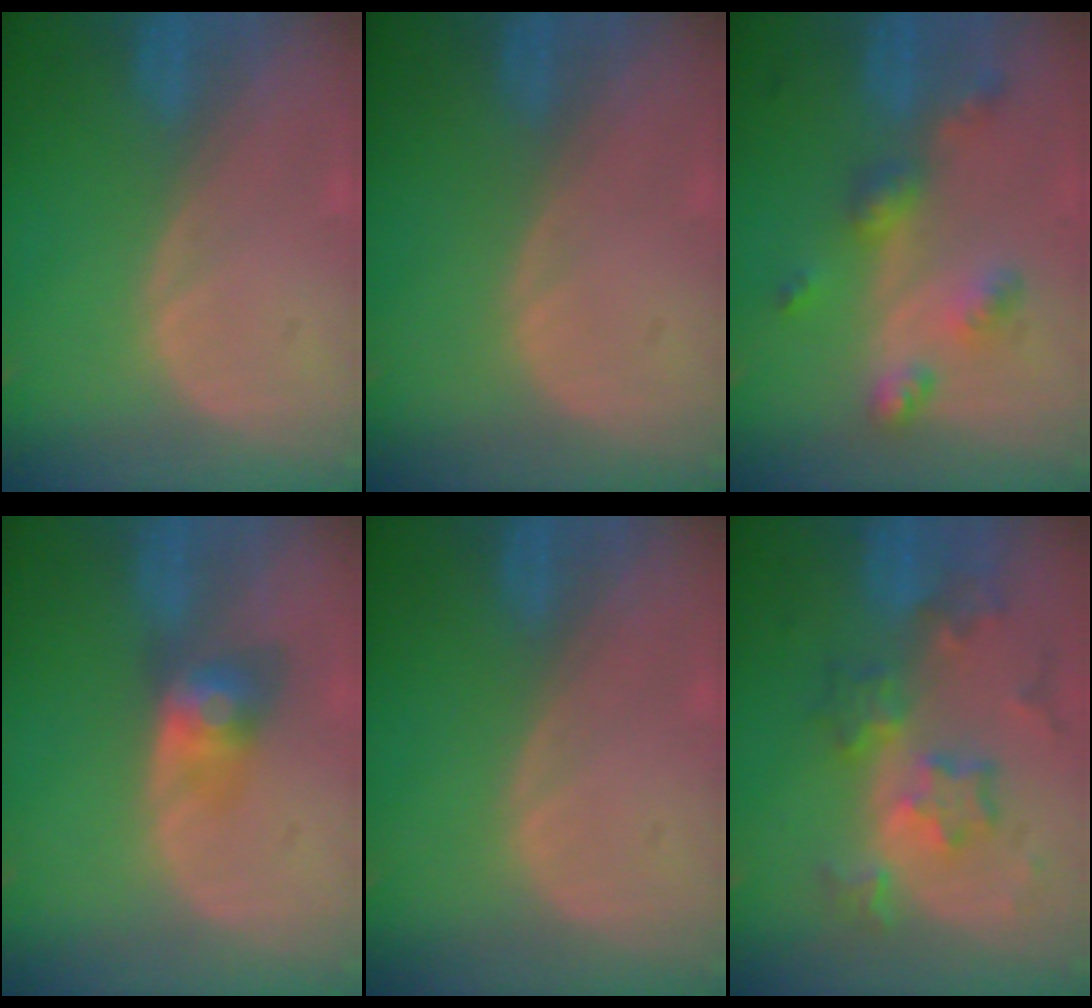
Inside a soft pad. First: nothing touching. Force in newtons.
{"total": 0.0}
{"total": 6.5, "press": 5.7, "slide": 3.1}
{"total": 4.0, "press": 4.0, "slide": 0.2}
{"total": 0.0}
{"total": 8.6, "press": 7.6, "slide": 4.0}